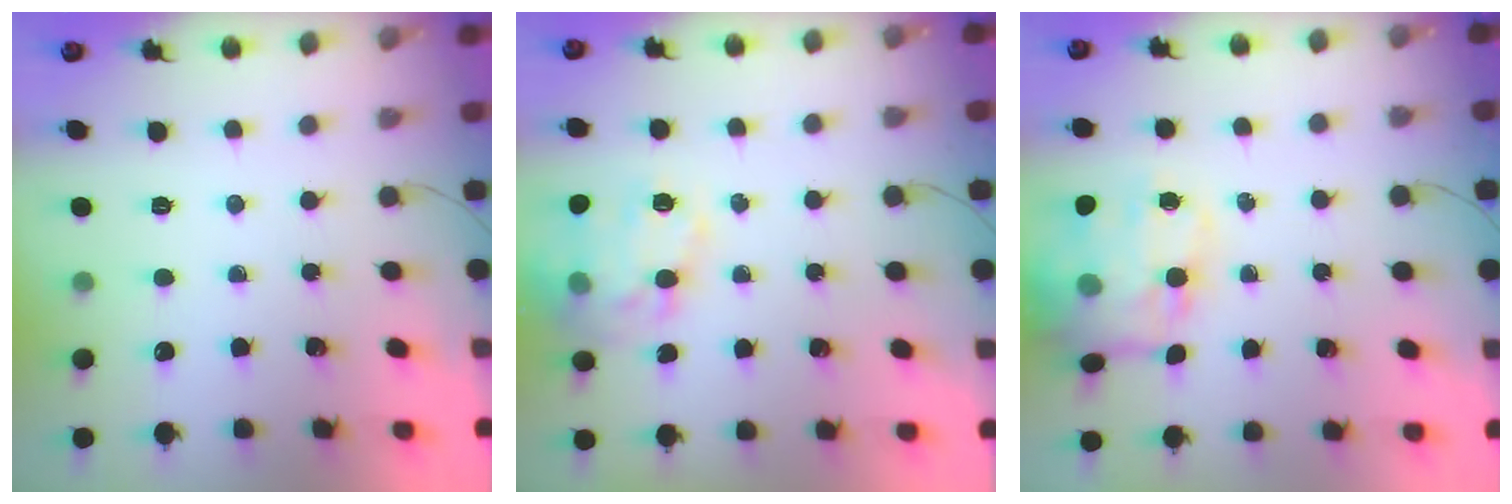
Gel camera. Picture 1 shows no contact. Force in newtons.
{"total": 17.9, "press": 17.8, "slide": 1.7}
{"total": 15.4, "press": 15.2, "slide": 2.7}